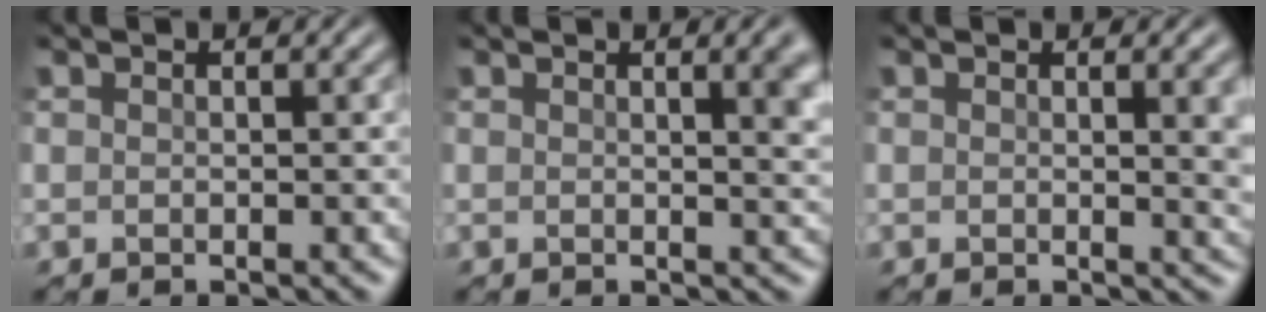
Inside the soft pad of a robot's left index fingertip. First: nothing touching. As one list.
[{"total": 3.1, "force": [0.8, 1.3, 2.7], "torque": [-0.038, -0.003, 0.015]}, {"total": 3.8, "force": [0.4, 2.0, 3.1], "torque": [-0.043, -0.013, 0.018]}]